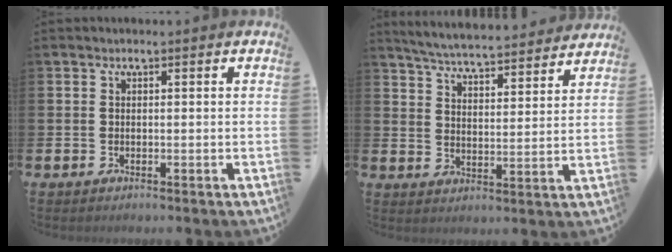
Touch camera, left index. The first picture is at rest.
{"total": 5.7, "force": [5.6, 0.3, 0.8], "torque": [-0.045, -0.044, 0.097]}